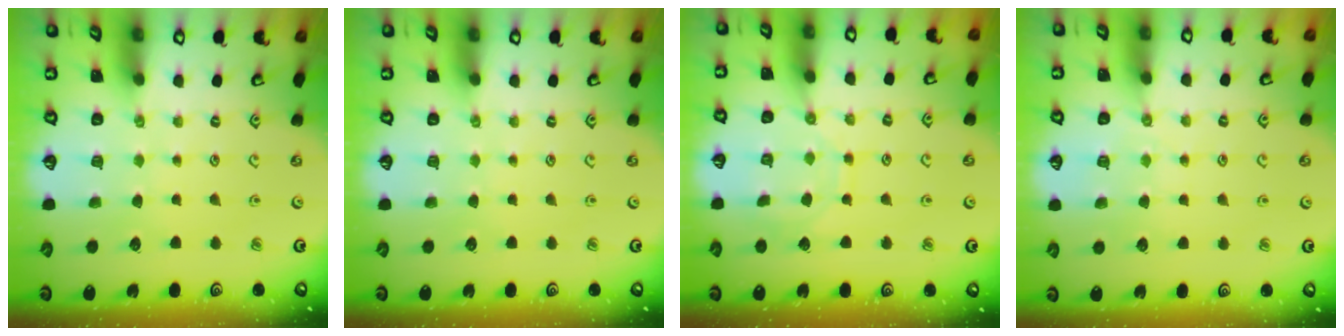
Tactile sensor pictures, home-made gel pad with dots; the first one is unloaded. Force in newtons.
{"total": 0.0}
{"total": 8.6, "press": 8.5, "slide": 0.8}
{"total": 2.8, "press": 2.8, "slide": 0.3}